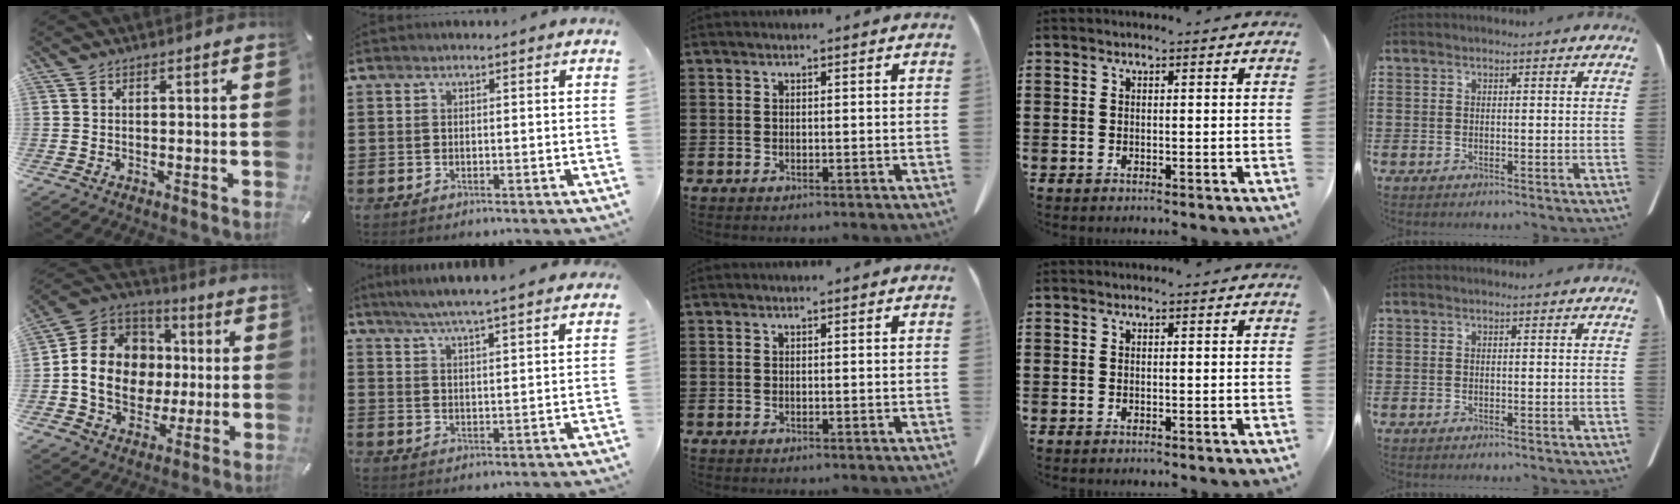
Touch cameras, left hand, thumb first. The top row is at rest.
{"thumb": {"total": 15.7, "force": [-1.5, 14.0, 7.0], "torque": [-0.143, 0.017, -0.020]}, "index": {"total": 5.3, "force": [4.9, -0.6, 2.0], "torque": [-0.054, -0.022, 0.085]}}